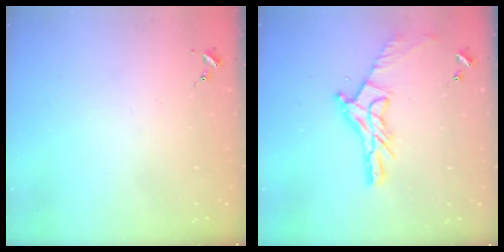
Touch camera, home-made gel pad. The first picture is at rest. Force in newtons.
{"total": 14.9, "press": 14.9, "slide": 0.9}